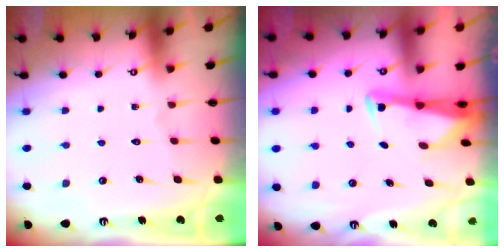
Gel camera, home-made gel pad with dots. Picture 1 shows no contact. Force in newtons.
{"total": 2.5, "press": 2.5, "slide": 0.5}